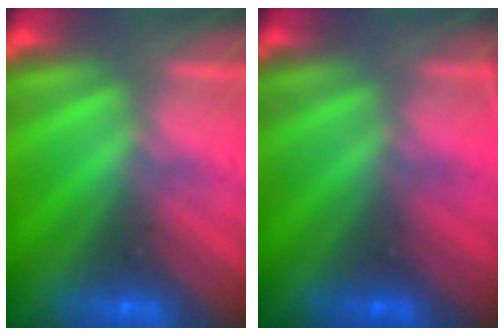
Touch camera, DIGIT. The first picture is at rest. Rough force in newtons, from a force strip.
{"total": 2.4}